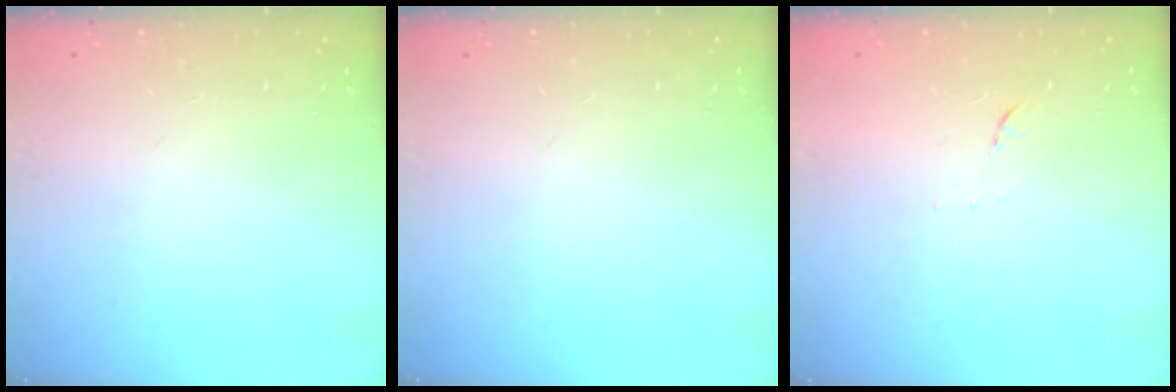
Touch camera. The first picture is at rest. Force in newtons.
{"total": 0.0}
{"total": 5.5, "press": 5.4, "slide": 0.4}